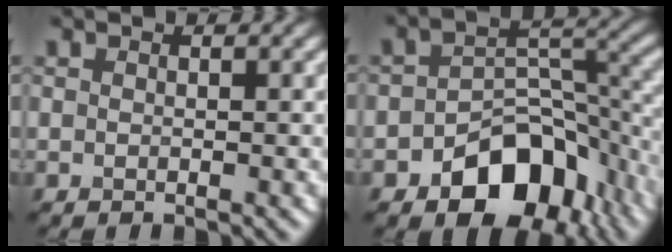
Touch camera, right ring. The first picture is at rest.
{"total": 9.6, "force": [-4.7, 6.0, 5.8], "torque": [-0.071, -0.002, -0.079]}